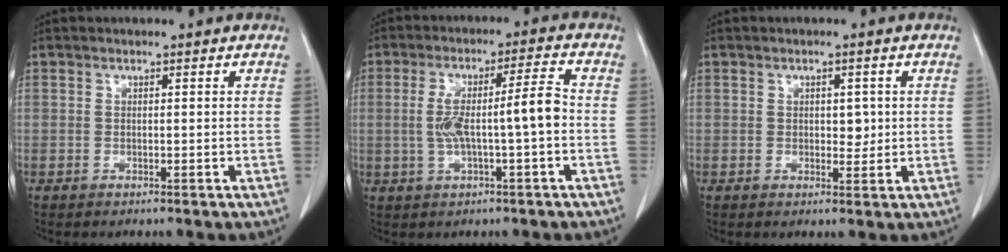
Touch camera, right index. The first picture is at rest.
{"total": 8.4, "force": [-0.9, 0.5, 8.3], "torque": [-0.154, 0.023, -0.014]}
{"total": 2.4, "force": [0.3, 1.4, 2.0], "torque": [-0.024, -0.001, 0.007]}